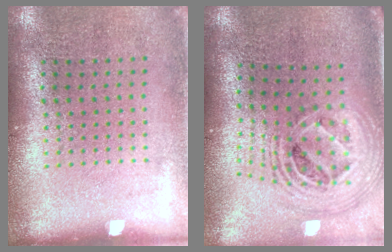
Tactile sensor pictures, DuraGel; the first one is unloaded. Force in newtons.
{"total": 2.5, "press": 1.8, "slide": 1.7}